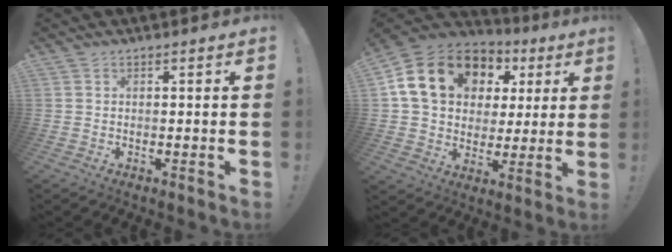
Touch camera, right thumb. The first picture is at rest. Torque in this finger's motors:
{"motor_torque": [2.24, 2.30, 0.87, -0.25, 0.19]}